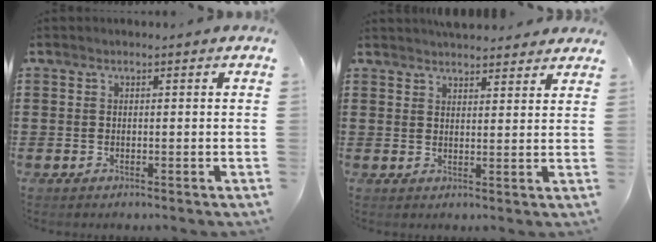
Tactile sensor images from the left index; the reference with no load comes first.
{"total": 3.4, "force": [3.4, 0.3, 0.3], "torque": [-0.014, -0.009, 0.066]}